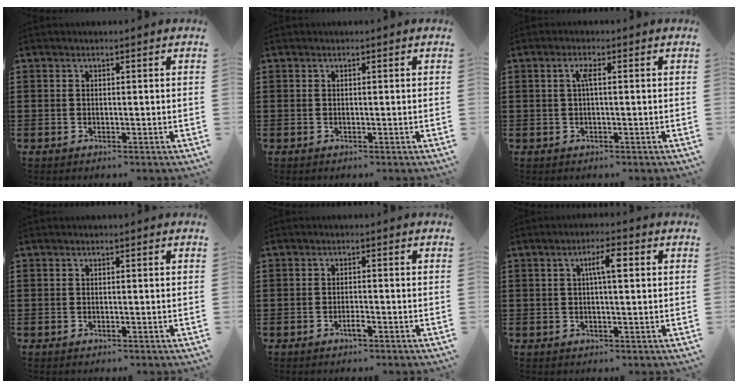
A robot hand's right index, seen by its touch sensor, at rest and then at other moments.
{"total": 0.0}
{"total": 2.0, "force": [0.1, 0.2, 2.0], "torque": [-0.041, 0.001, 0.001]}
{"total": 0.0}
{"total": 1.7, "force": [-1.0, 0.3, 1.4], "torque": [-0.027, -0.002, -0.017]}
{"total": 3.9, "force": [0.8, 0.9, 3.7], "torque": [-0.065, 0.007, 0.008]}